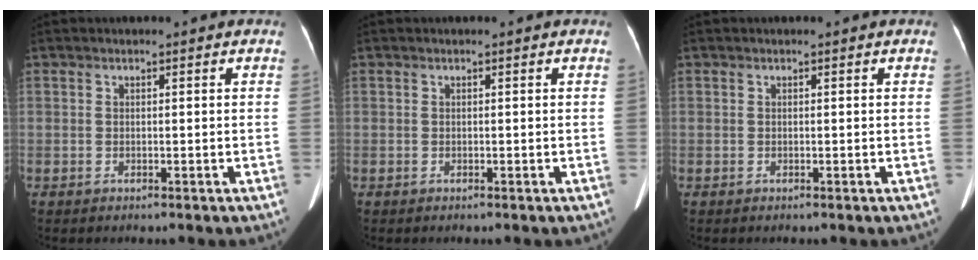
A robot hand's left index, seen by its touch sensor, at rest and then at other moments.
{"total": 0.0}
{"total": 0.0}